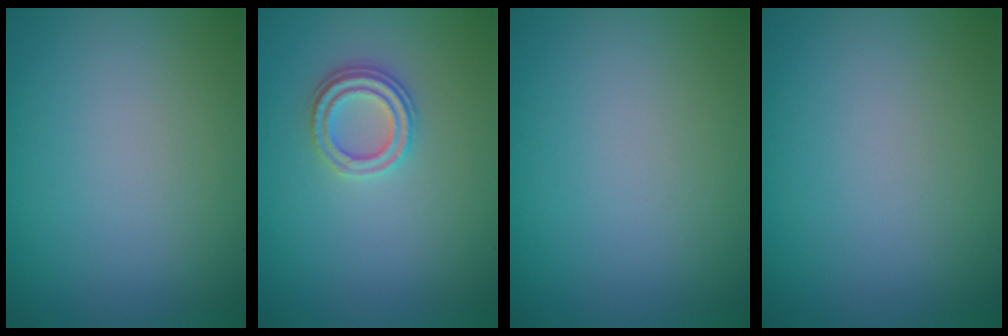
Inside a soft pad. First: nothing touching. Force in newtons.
{"total": 2.3, "press": 2.1, "slide": 1.0}
{"total": 0.0}
{"total": 0.0}